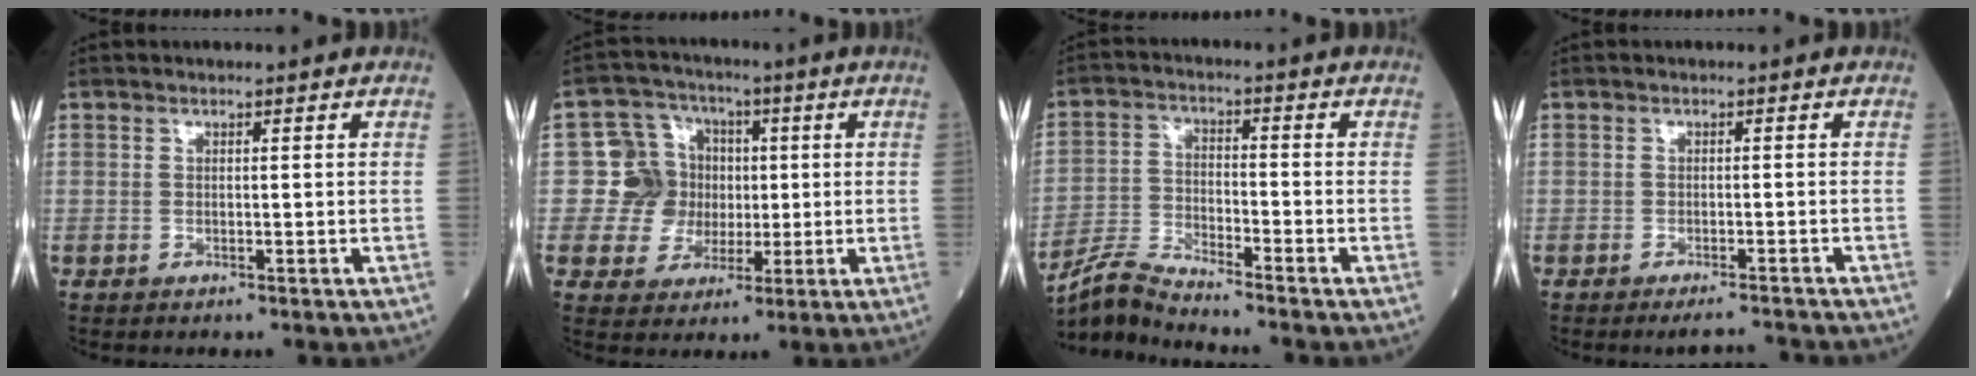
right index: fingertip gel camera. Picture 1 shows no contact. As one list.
[{"total": 8.3, "force": [0.3, 8.3, 0.9], "torque": [-0.010, 0.038, 0.008]}, {"total": 6.5, "force": [-6.3, -1.3, 0.7], "torque": [-0.026, -0.013, -0.126]}, {"total": 3.7, "force": [-3.5, -0.2, 1.0], "torque": [-0.007, -0.011, -0.052]}]